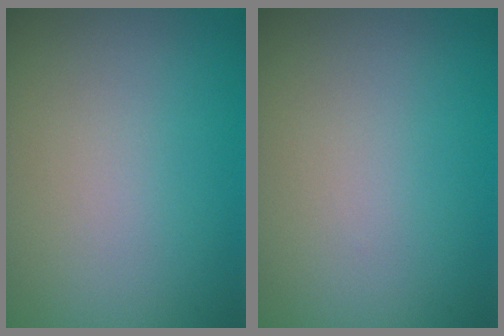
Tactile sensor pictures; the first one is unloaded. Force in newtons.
{"total": 0.0}